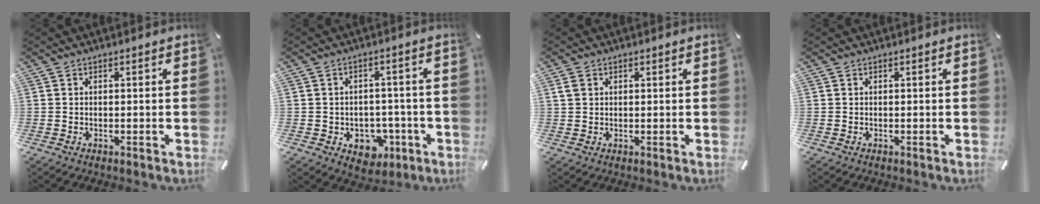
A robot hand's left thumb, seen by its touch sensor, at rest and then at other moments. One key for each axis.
{"total": 7.0, "fx": -2.0, "fy": 6.0, "fz": 3.0, "tx": -0.022, "ty": 0.010, "tz": -0.029}
{"total": 1.9, "fx": 0.7, "fy": 1.6, "fz": 0.8, "tx": -0.008, "ty": 0.000, "tz": 0.011}
{"total": 0.0}